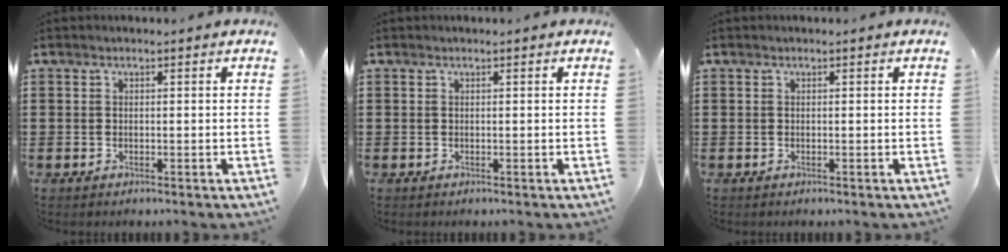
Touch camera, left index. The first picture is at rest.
{"total": 0.0}
{"total": 0.0}